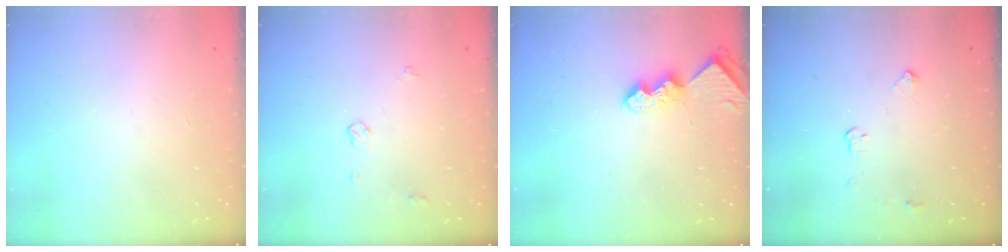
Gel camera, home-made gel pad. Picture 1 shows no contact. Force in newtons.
{"total": 4.0, "press": 3.9, "slide": 0.6}
{"total": 6.3, "press": 6.3, "slide": 0.5}
{"total": 2.9, "press": 2.9, "slide": 0.5}